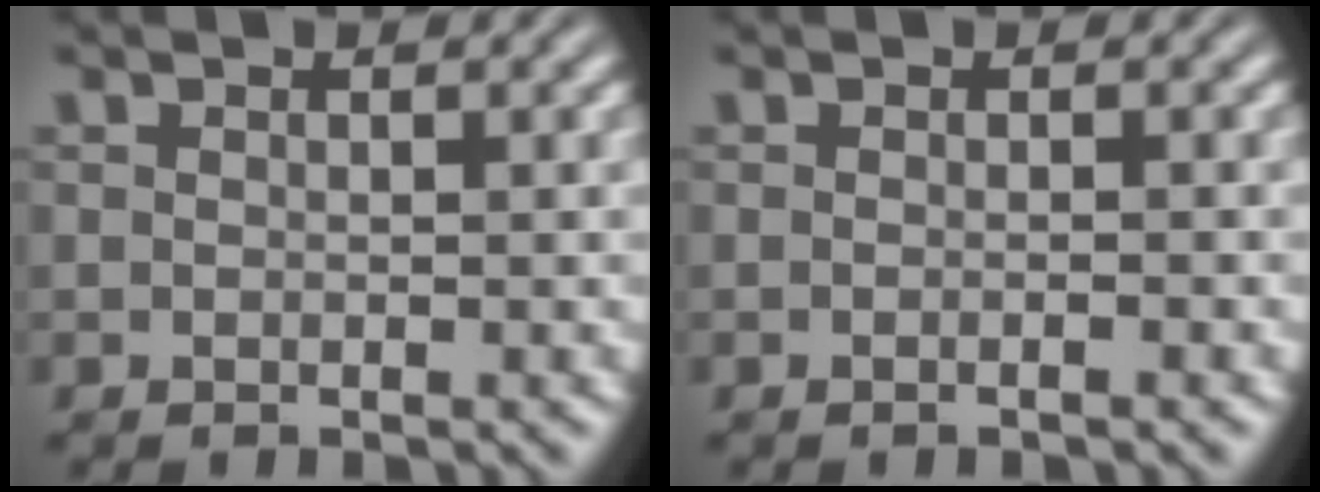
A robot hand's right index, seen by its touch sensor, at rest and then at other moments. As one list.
[{"total": 0.7, "force": [-0.6, -0.1, 0.2], "torque": [-0.008, 0.002, -0.013]}]